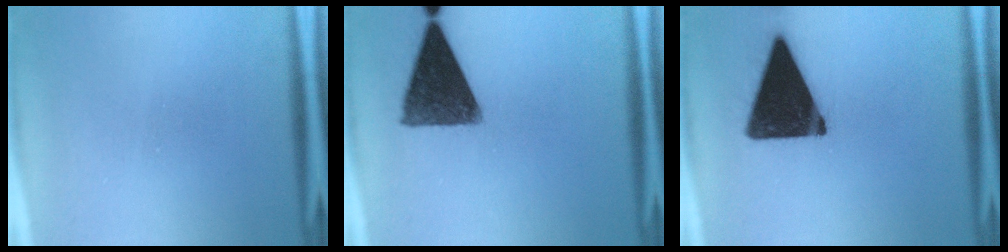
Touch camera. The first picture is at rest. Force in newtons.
{"total": 13.5}
{"total": 18.1}